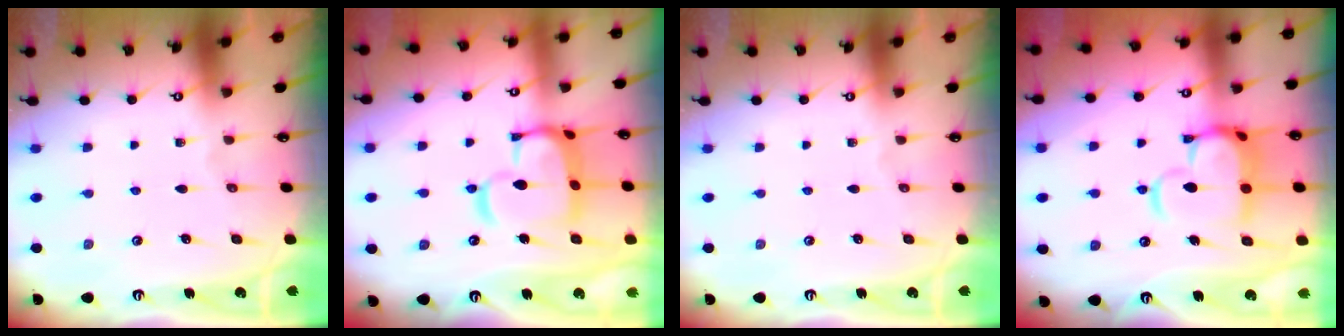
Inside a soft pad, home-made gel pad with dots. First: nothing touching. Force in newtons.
{"total": 11.1, "press": 11.1, "slide": 1.4}
{"total": 0.0}
{"total": 8.7, "press": 8.6, "slide": 1.3}